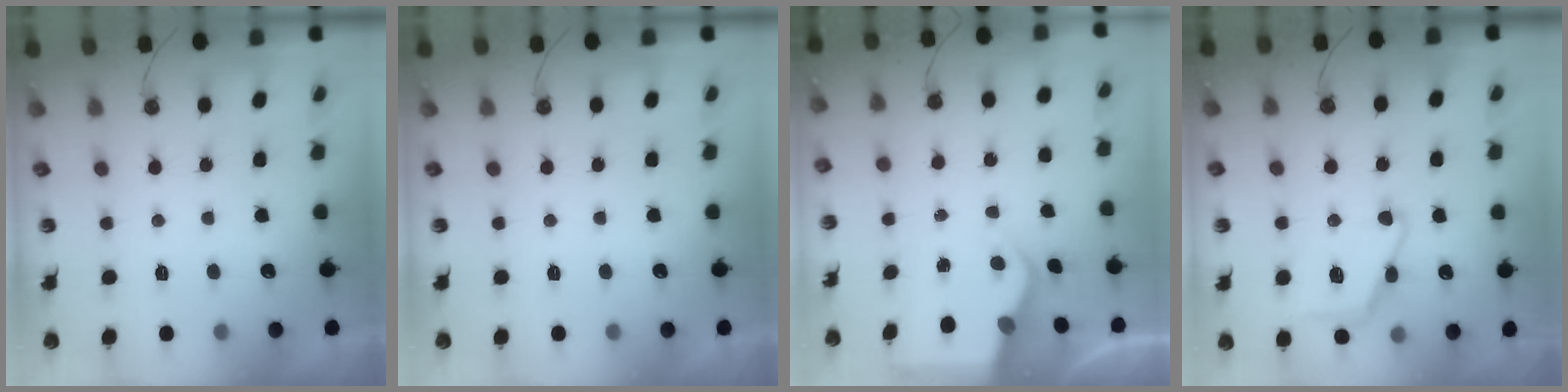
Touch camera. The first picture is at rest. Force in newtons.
{"total": 0.0}
{"total": 5.1, "press": 5.1, "slide": 0.5}
{"total": 12.4, "press": 12.4, "slide": 0.1}